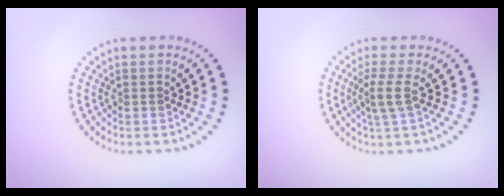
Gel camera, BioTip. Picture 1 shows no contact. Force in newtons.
{"total": 2.2, "press": 1.6, "slide": 1.5}